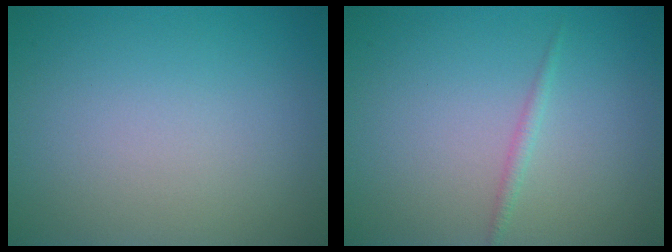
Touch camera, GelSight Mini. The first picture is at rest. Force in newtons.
{"total": 0.9, "press": 0.9, "slide": 0.1}